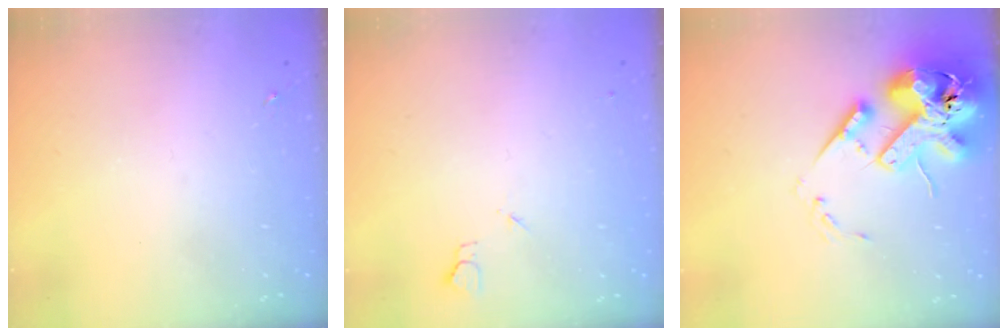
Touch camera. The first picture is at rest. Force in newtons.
{"total": 2.7, "press": 2.6, "slide": 0.3}
{"total": 18.6, "press": 18.4, "slide": 3.2}